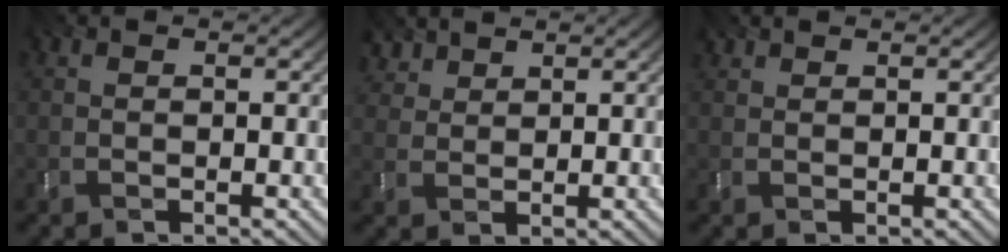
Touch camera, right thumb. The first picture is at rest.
{"total": 3.4, "force": [2.4, 1.9, 1.4], "torque": [-0.043, 0.007, 0.045]}
{"total": 1.0, "force": [0.9, 0.5, 0.2], "torque": [-0.004, -0.001, 0.017]}